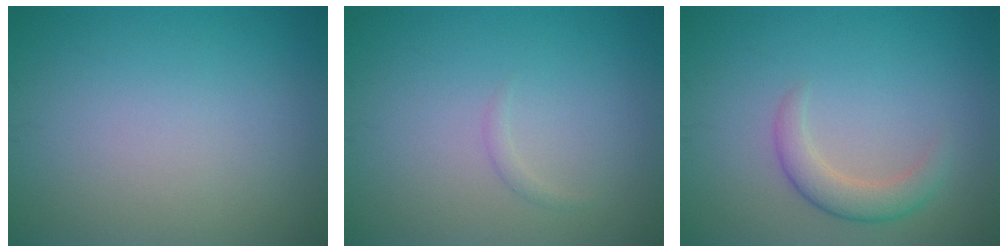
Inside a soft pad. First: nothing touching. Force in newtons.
{"total": 0.6, "press": 0.6, "slide": 0.1}
{"total": 2.7, "press": 2.7, "slide": 0.2}